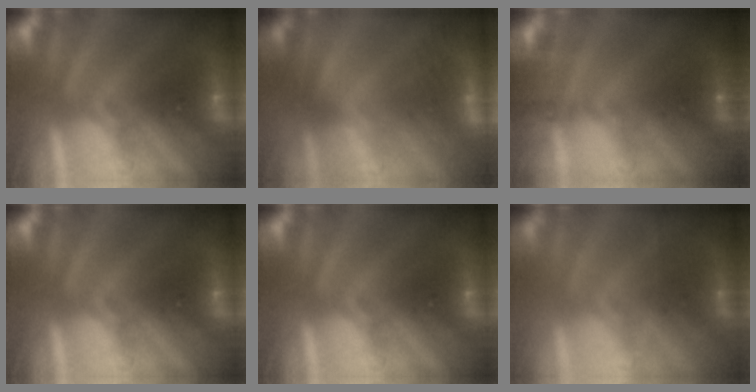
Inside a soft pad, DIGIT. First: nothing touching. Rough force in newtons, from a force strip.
{"total": 2.8}
{"total": 10.8}
{"total": 0.0}
{"total": 0.0}
{"total": 1.8}